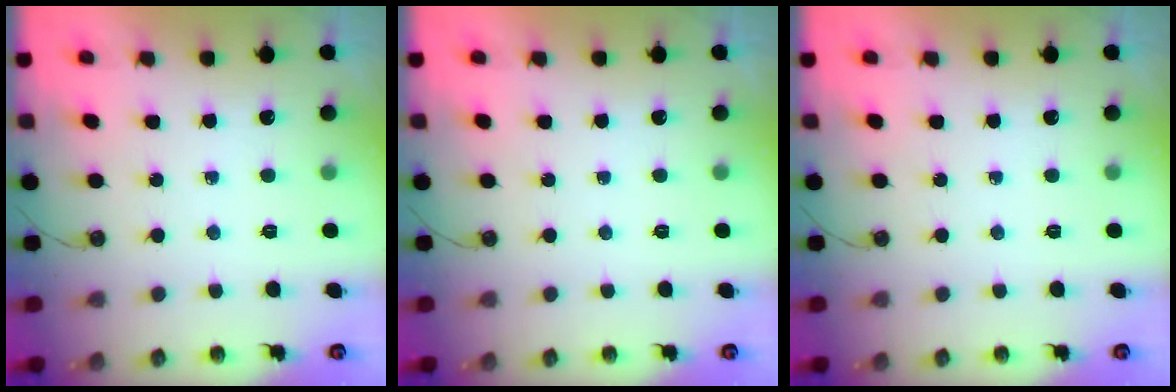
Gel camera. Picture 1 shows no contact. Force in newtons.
{"total": 0.0}
{"total": 0.0}